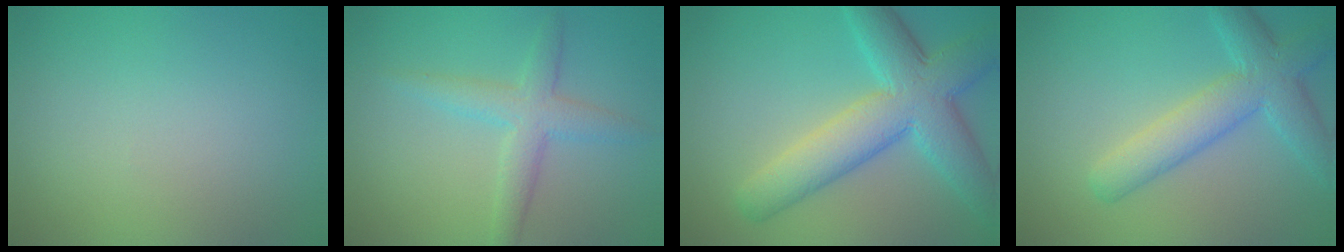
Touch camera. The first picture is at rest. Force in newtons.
{"total": 3.4, "press": 3.4, "slide": 0.1}
{"total": 8.5, "press": 8.5, "slide": 0.2}
{"total": 5.7, "press": 5.6, "slide": 0.2}